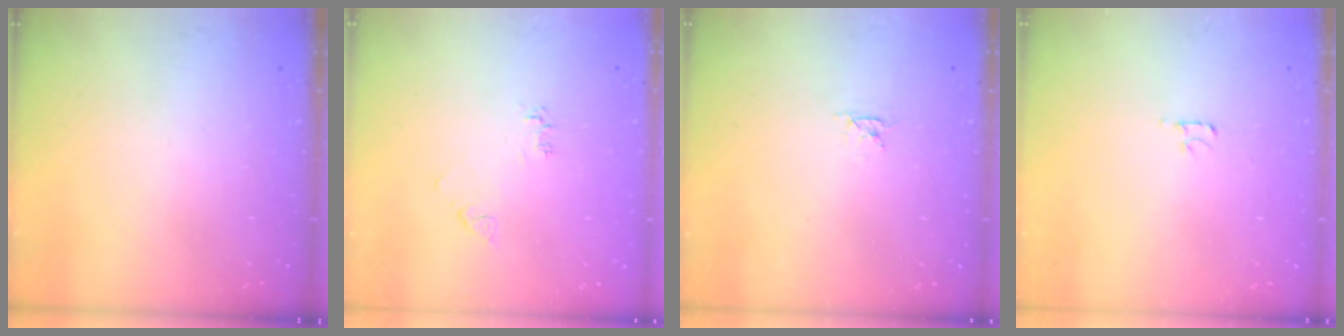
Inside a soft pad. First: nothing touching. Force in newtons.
{"total": 4.3, "press": 4.3, "slide": 0.5}
{"total": 2.8, "press": 2.8, "slide": 0.3}
{"total": 2.5, "press": 2.4, "slide": 0.3}